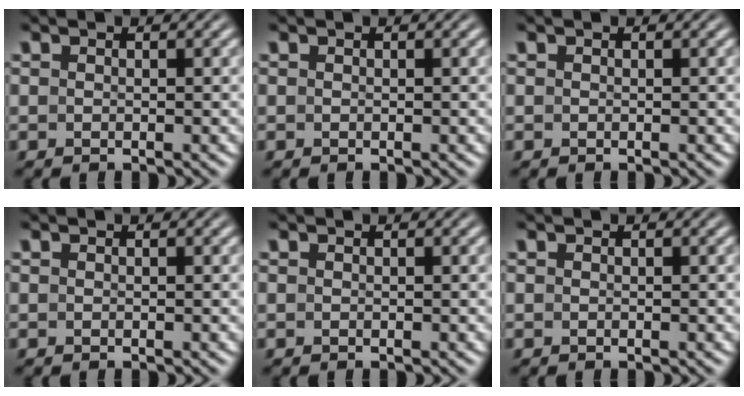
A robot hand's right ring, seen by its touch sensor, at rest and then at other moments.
{"total": 0.0}
{"total": 0.0}
{"total": 0.0}
{"total": 0.0}
{"total": 0.0}